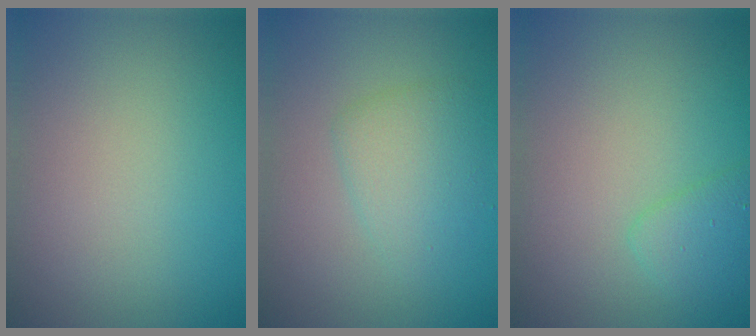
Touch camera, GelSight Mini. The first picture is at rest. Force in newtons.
{"total": 2.7, "press": 2.7, "slide": 0.1}
{"total": 1.9, "press": 1.9, "slide": 0.1}